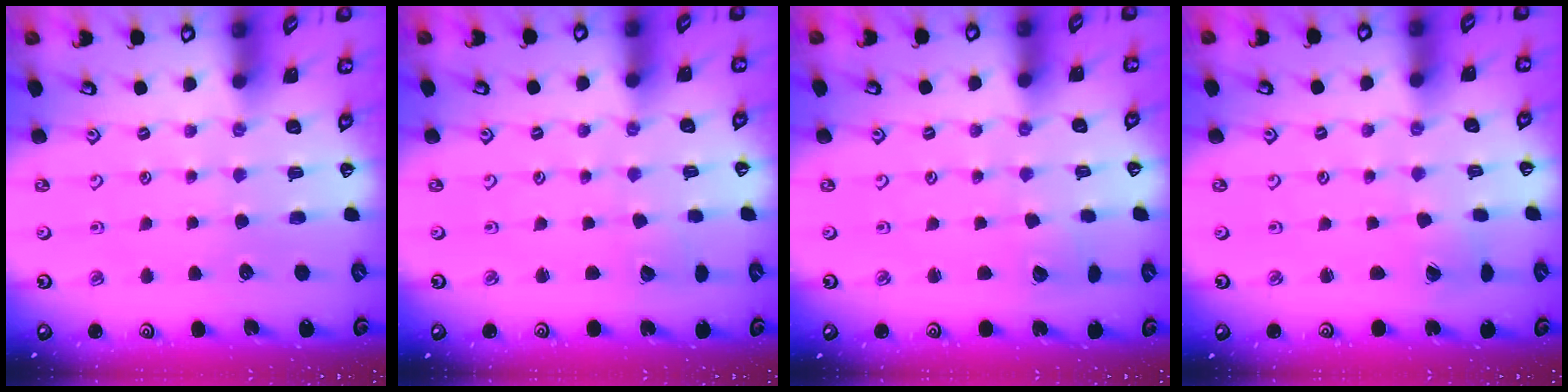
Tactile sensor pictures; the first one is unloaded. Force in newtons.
{"total": 2.4, "press": 2.4, "slide": 0.2}
{"total": 2.7, "press": 2.7, "slide": 0.2}
{"total": 0.7, "press": 0.7, "slide": 0.1}